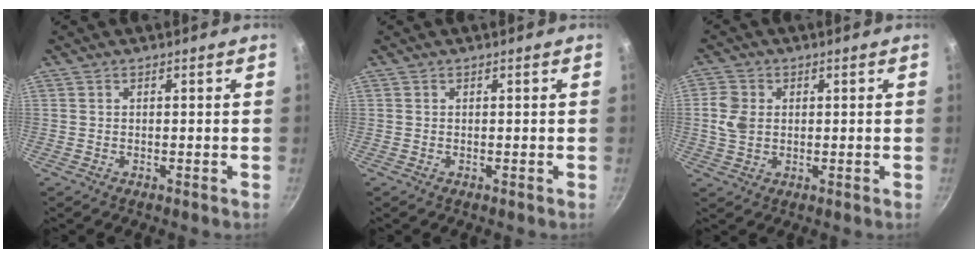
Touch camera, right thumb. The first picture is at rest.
{"total": 0.0}
{"total": 5.4, "force": [0.5, 4.2, 3.4], "torque": [-0.060, 0.001, 0.007]}